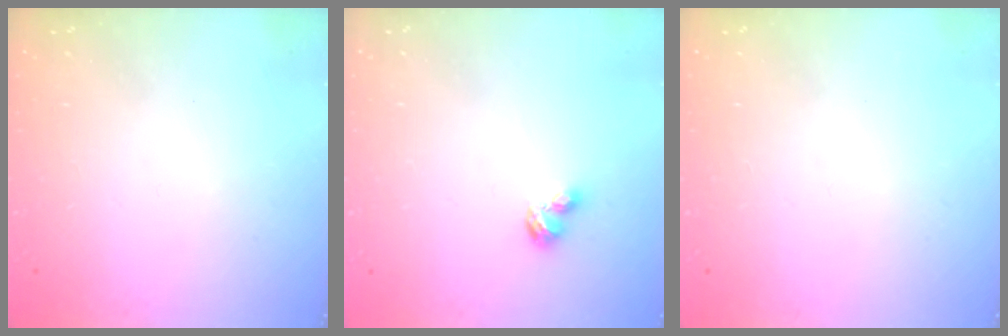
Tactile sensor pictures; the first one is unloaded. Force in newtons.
{"total": 2.9, "press": 2.8, "slide": 0.5}
{"total": 0.0}